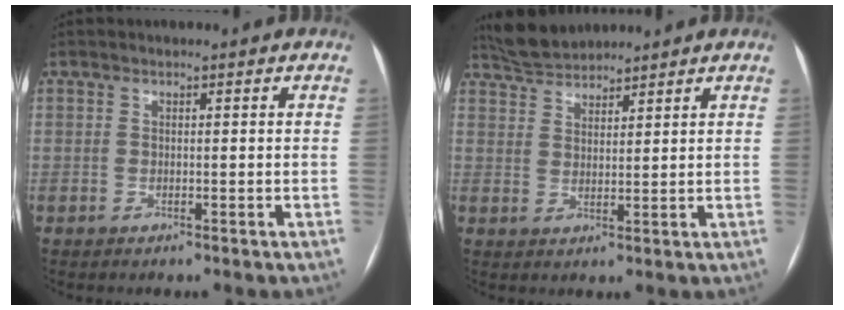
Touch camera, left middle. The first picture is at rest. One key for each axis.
{"total": 4.9, "fx": 4.8, "fy": 0.7, "fz": 0.4, "tx": -0.020, "ty": 0.021, "tz": 0.095}